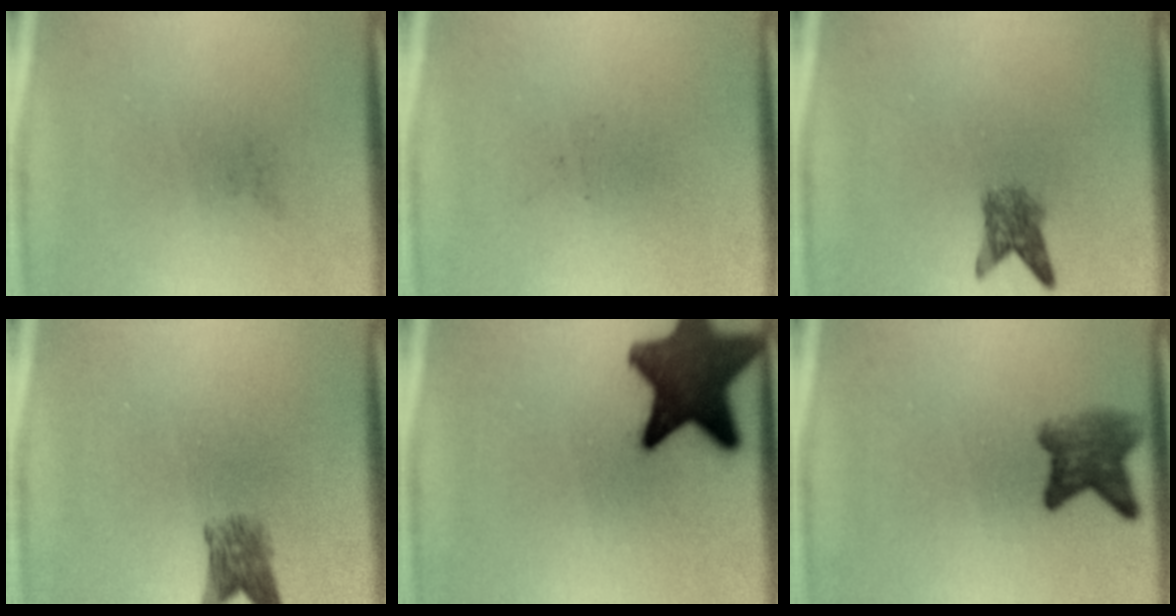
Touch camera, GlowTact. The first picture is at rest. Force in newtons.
{"total": 0.0}
{"total": 2.9}
{"total": 3.3}
{"total": 13.7}
{"total": 4.2}